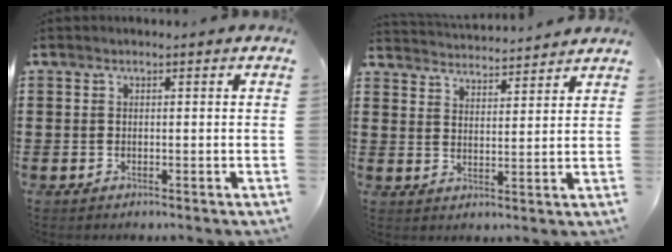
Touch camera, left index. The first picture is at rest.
{"total": 3.5, "force": [3.5, -0.3, -0.3], "torque": [-0.010, -0.022, 0.061]}